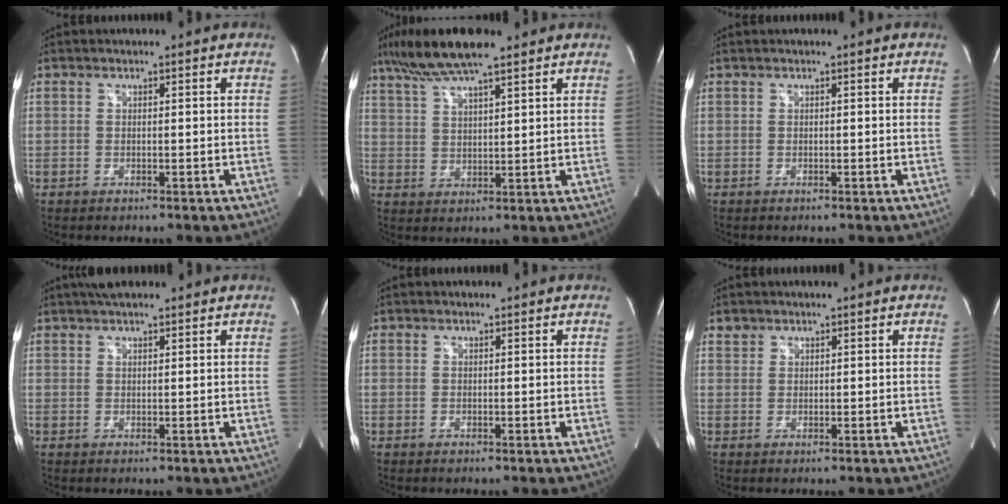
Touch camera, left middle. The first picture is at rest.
{"total": 10.8, "force": [8.2, 1.5, 6.8], "torque": [-0.132, 0.023, 0.147]}
{"total": 0.0}
{"total": 4.1, "force": [3.4, 0.8, 2.2], "torque": [-0.041, 0.025, 0.058]}
{"total": 0.0}
{"total": 1.3, "force": [1.0, 0.9, -0.1], "torque": [0.011, 0.005, 0.014]}